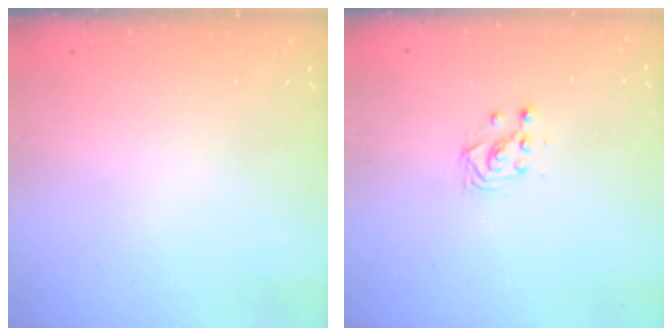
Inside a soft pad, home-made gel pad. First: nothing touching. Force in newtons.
{"total": 3.0, "press": 3.0, "slide": 0.2}